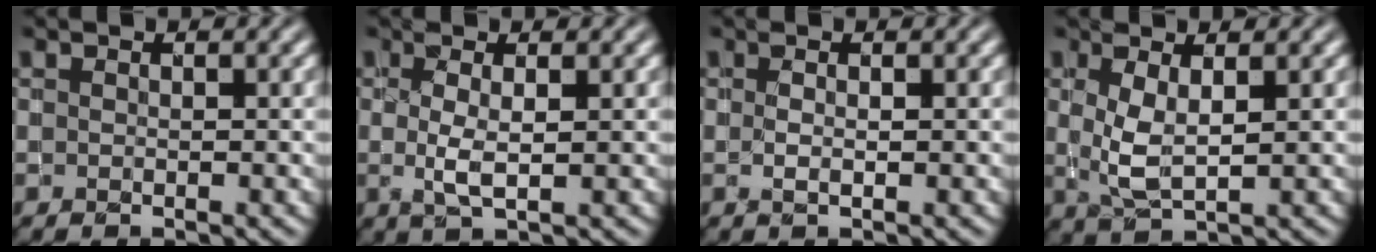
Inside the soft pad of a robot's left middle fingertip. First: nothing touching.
{"total": 1.9, "force": [0.1, 0.4, 1.9], "torque": [-0.038, -0.002, 0.004]}
{"total": 0.6, "force": [0.1, 0.2, 0.5], "torque": [-0.007, -0.004, 0.002]}
{"total": 2.8, "force": [0.6, 1.0, 2.5], "torque": [-0.058, -0.006, 0.017]}